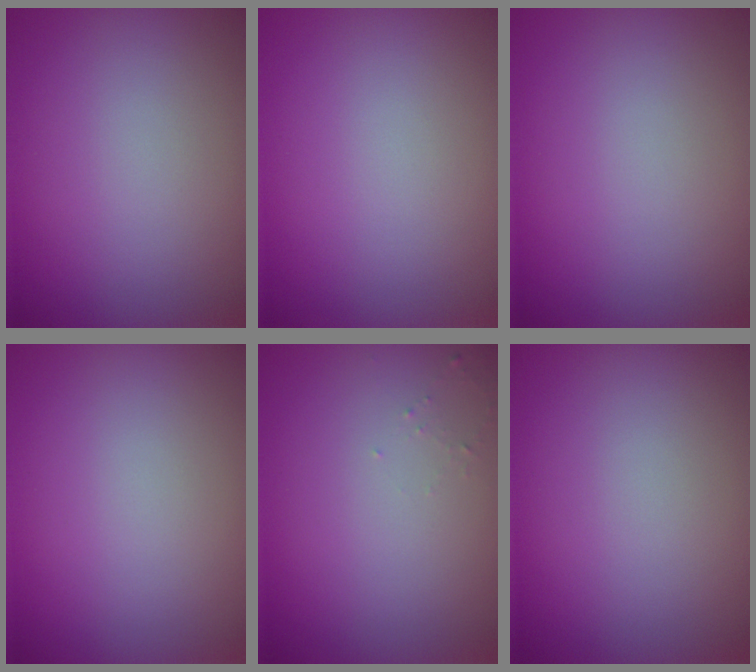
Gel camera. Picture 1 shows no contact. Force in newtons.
{"total": 0.0}
{"total": 0.0}
{"total": 0.0}
{"total": 0.7, "press": 0.6, "slide": 0.2}
{"total": 0.0}